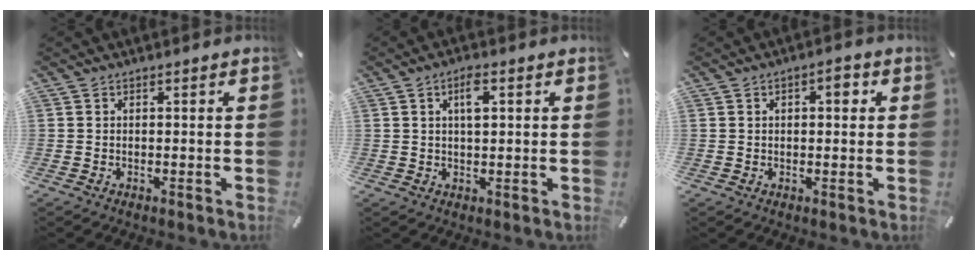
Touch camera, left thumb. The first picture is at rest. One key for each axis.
{"total": 4.4, "fx": 1.5, "fy": 1.7, "fz": 3.7, "tx": -0.064, "ty": 0.002, "tz": 0.019}
{"total": 2.9, "fx": 0.7, "fy": 1.6, "fz": 2.3, "tx": -0.032, "ty": 0.004, "tz": 0.004}